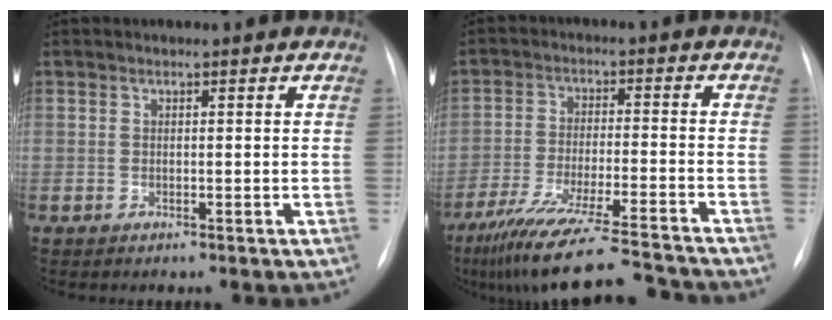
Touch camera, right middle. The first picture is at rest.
{"total": 19.3, "force": [-17.0, 0.6, 9.1], "torque": [-0.145, -0.037, -0.264]}